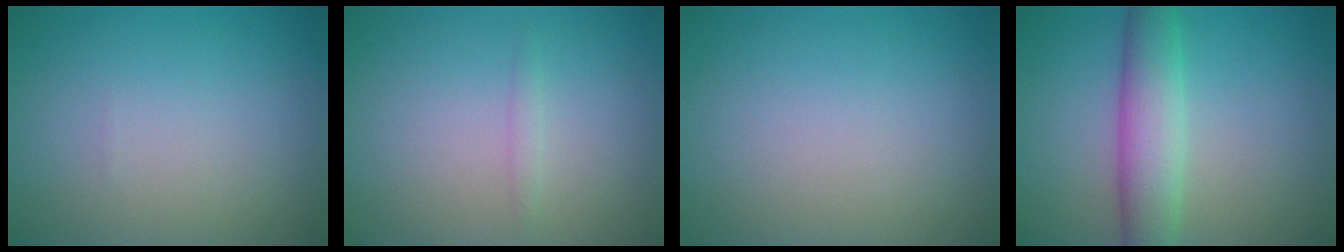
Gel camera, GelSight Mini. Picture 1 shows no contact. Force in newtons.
{"total": 0.7, "press": 0.7, "slide": 0.1}
{"total": 0.0}
{"total": 5.2, "press": 5.2, "slide": 0.1}